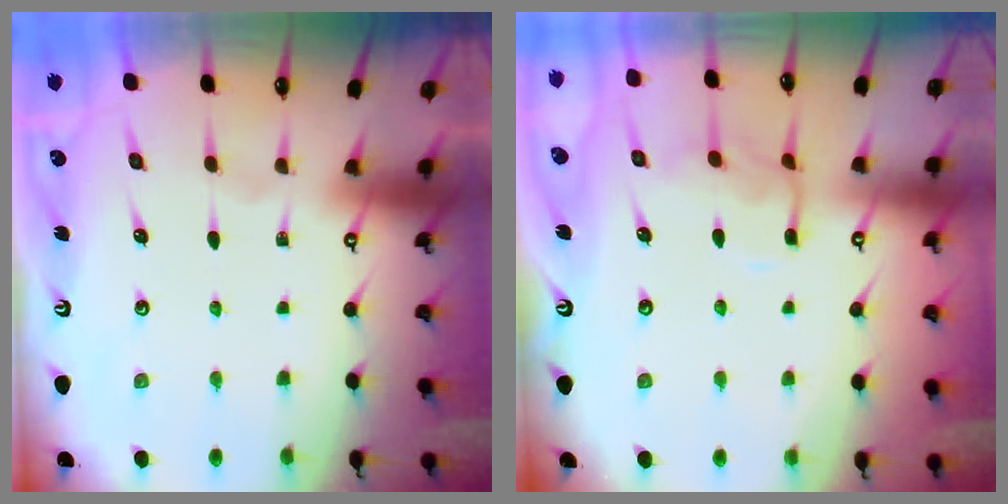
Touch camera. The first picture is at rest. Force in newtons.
{"total": 9.8, "press": 9.8, "slide": 0.6}